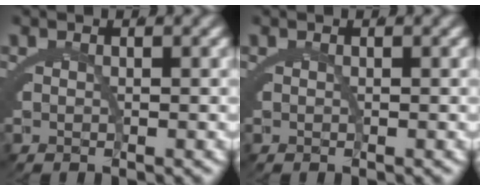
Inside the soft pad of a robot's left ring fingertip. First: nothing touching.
{"total": 0.0}